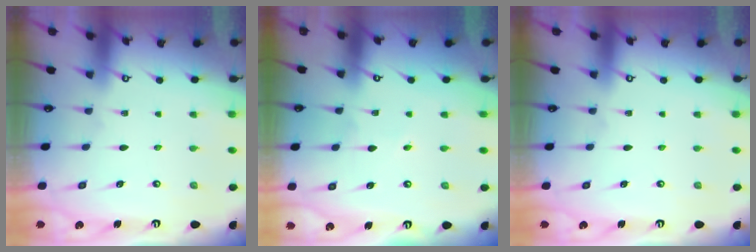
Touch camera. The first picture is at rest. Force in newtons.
{"total": 2.3, "press": 2.2, "slide": 0.7}
{"total": 0.0}